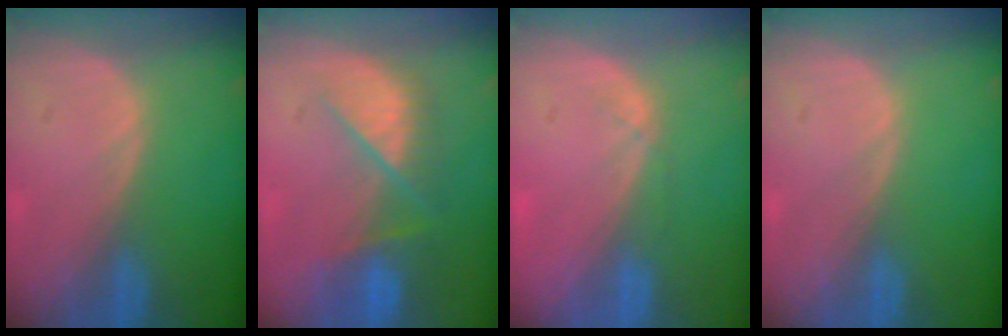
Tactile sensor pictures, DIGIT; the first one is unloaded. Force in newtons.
{"total": 8.7, "press": 7.6, "slide": 4.3}
{"total": 1.4, "press": 1.3, "slide": 0.5}
{"total": 0.0}